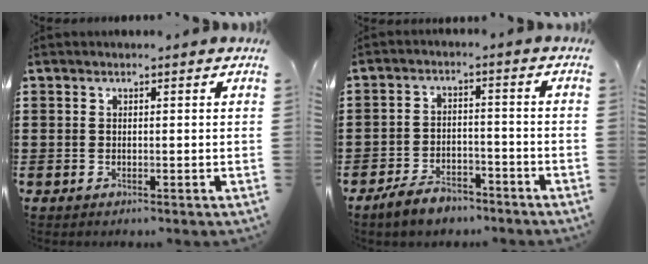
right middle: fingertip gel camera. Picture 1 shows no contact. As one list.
[{"total": 4.9, "force": [-4.3, 1.6, 1.6], "torque": [-0.039, 0.007, -0.088]}]